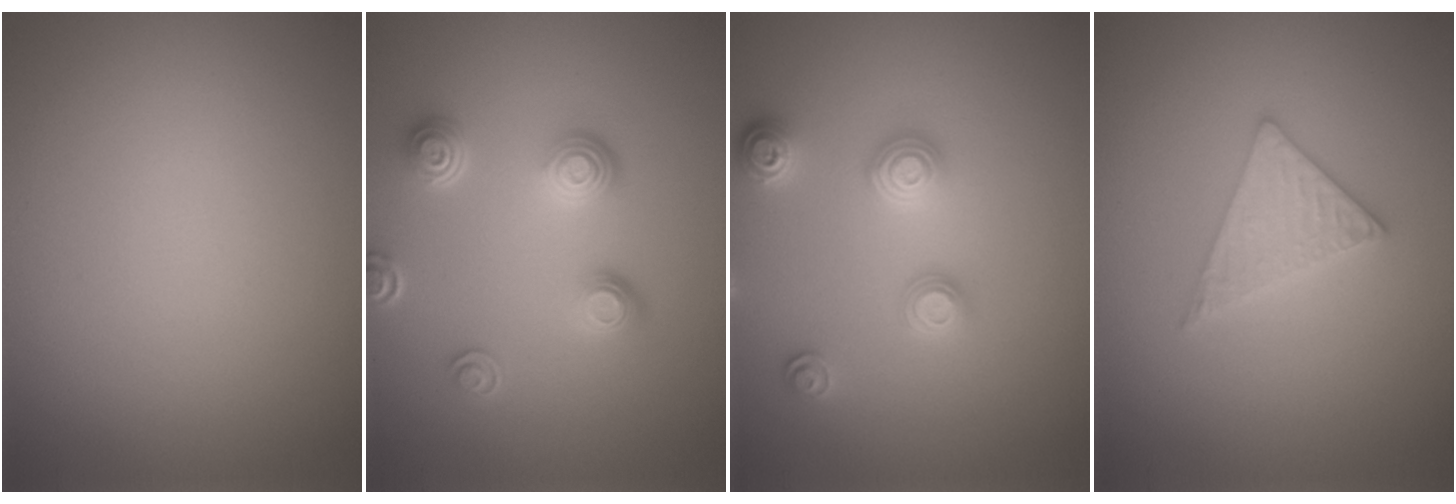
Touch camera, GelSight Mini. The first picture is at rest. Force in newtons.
{"total": 3.7, "press": 2.9, "slide": 2.3}
{"total": 3.2, "press": 3.0, "slide": 1.0}
{"total": 2.6, "press": 2.6, "slide": 0.3}